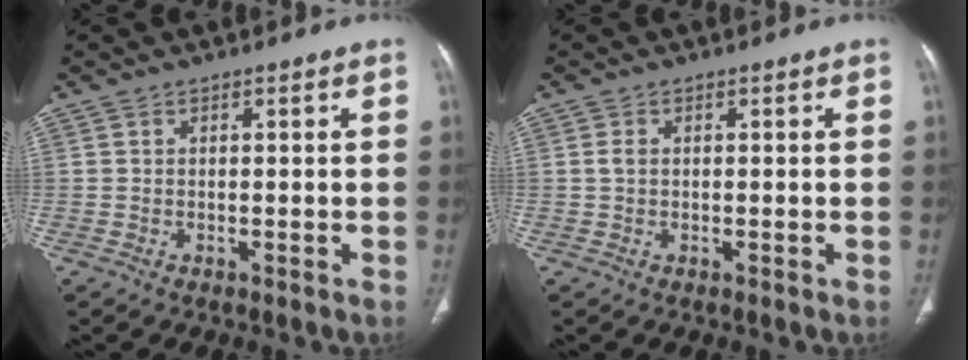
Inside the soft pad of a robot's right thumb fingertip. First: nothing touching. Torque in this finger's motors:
{"motor_torque": [-0.27, 0.47, 0.44, -0.24, 0.02]}